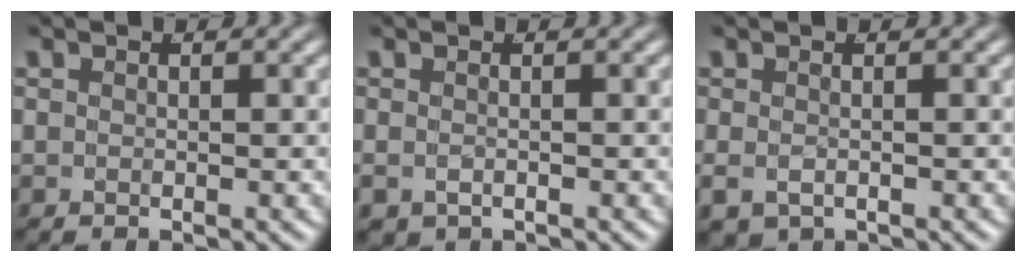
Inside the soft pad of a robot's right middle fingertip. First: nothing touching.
{"total": 1.0, "force": [-0.8, 0.4, 0.5], "torque": [-0.032, -0.009, -0.007]}
{"total": 1.3, "force": [-0.8, 0.5, 0.8], "torque": [-0.038, -0.012, -0.006]}